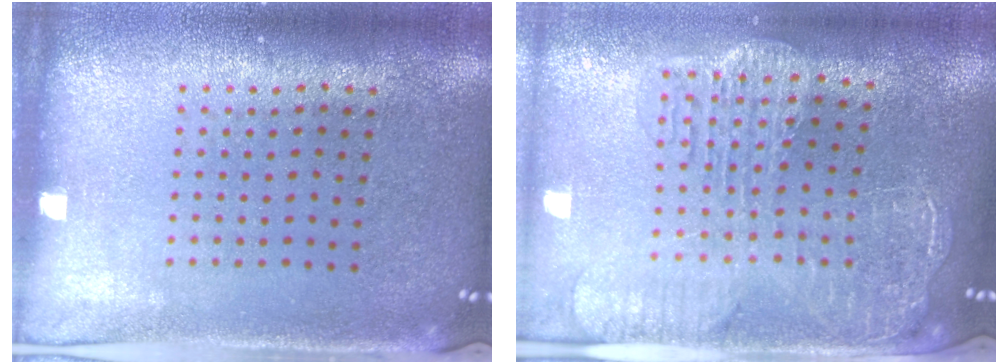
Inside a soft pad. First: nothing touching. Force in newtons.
{"total": 2.8, "press": 2.3, "slide": 1.5}